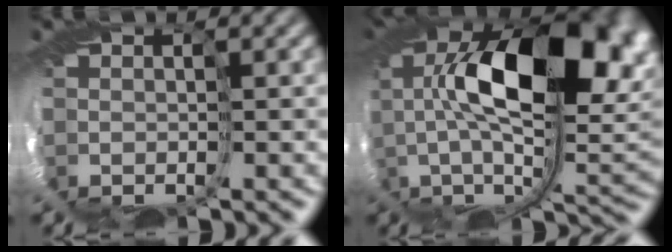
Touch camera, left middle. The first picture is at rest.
{"total": 11.9, "force": [1.5, 4.1, 11.0], "torque": [-0.182, 0.004, 0.018]}